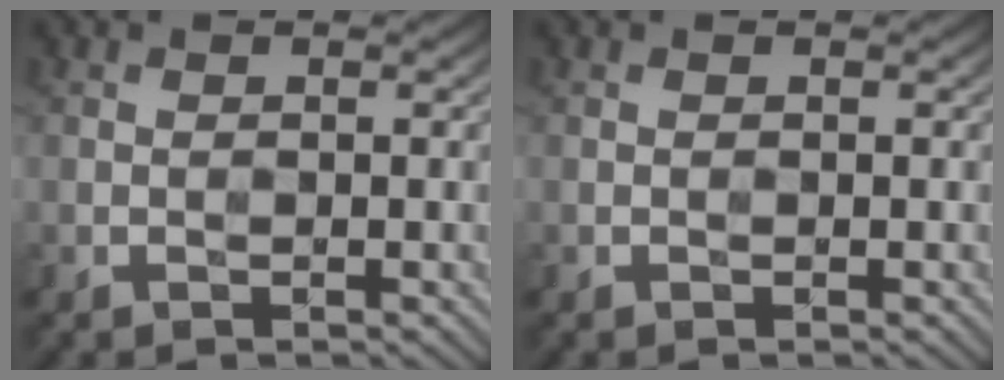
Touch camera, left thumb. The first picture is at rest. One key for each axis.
{"total": 0.0}